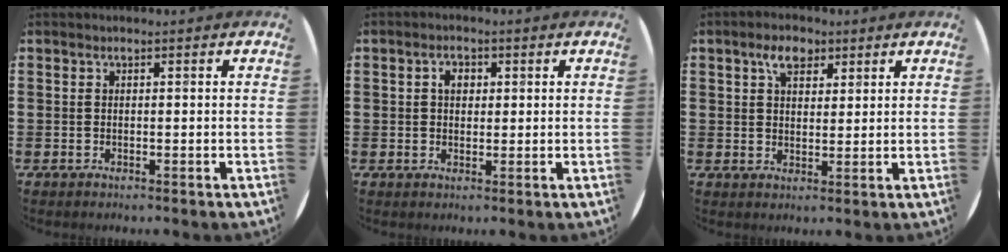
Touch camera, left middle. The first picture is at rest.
{"total": 2.2, "force": [0.7, 1.5, 1.4], "torque": [-0.013, 0.005, 0.008]}
{"total": 4.3, "force": [2.8, 2.4, 2.2], "torque": [-0.026, 0.002, 0.045]}